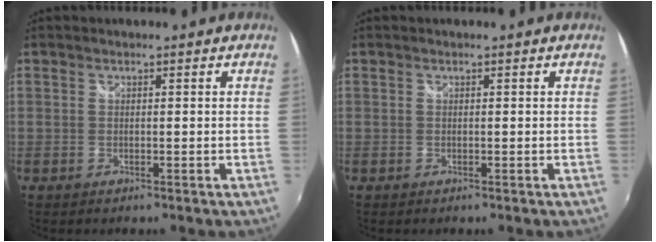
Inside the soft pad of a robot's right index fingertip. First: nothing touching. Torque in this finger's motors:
{"motor_torque": [0.43, 0.55, 0.00, 0.00]}